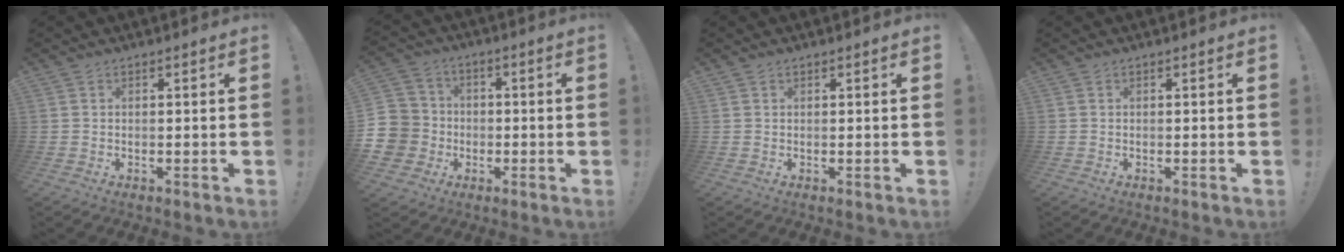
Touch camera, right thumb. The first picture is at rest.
{"total": 9.3, "force": [-2.0, 8.9, 2.0], "torque": [-0.043, 0.018, -0.031]}
{"total": 0.5, "force": [0.4, 0.4, 0.0], "torque": [0.002, -0.001, 0.008]}
{"total": 0.0}